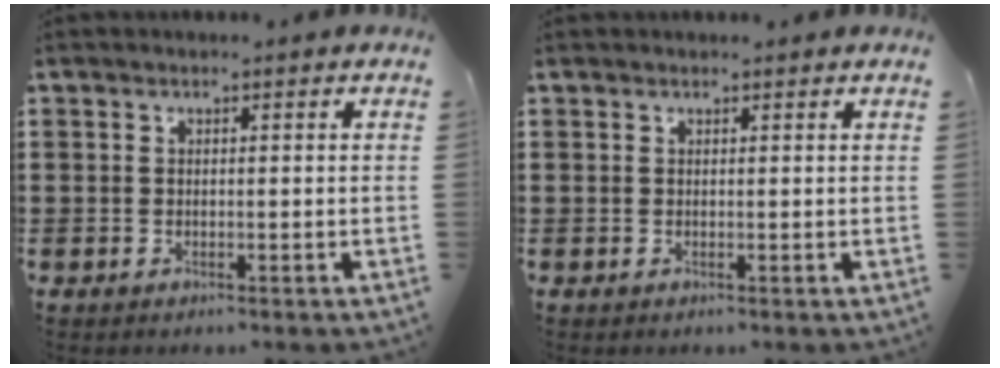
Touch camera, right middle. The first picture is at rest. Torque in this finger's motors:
{"motor_torque": [1.06, -0.50, 0.27, 0.05]}